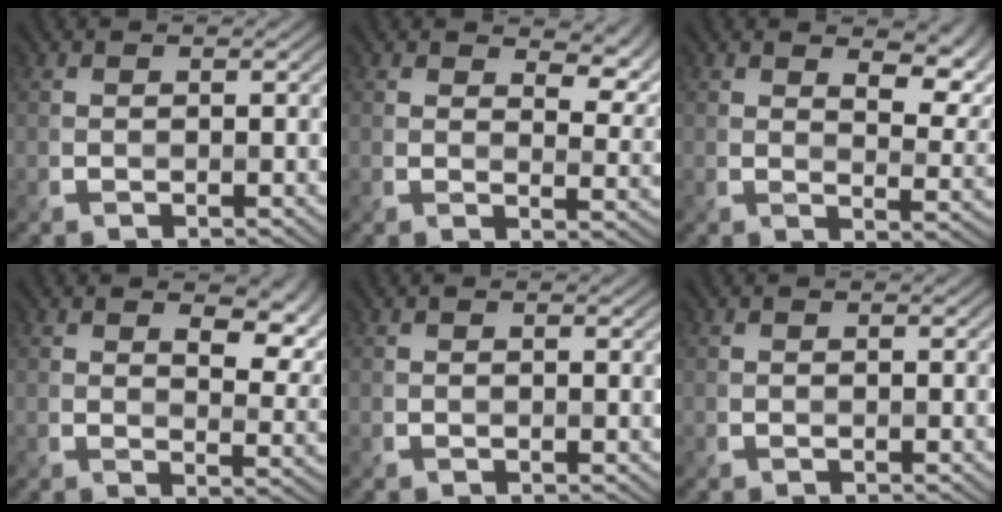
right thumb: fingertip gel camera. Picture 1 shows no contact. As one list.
[{"total": 6.5, "force": [4.2, 2.9, 4.0], "torque": [-0.054, -0.002, 0.065]}, {"total": 7.4, "force": [4.3, 3.2, 5.2], "torque": [-0.080, -0.005, 0.069]}, {"total": 6.9, "force": [3.5, 3.2, 5.0], "torque": [-0.077, -0.007, 0.057]}, {"total": 0.6, "force": [0.3, 0.2, 0.5], "torque": [-0.007, -0.002, 0.006]}, {"total": 0.0}]